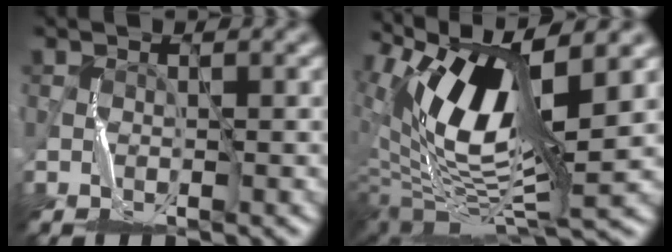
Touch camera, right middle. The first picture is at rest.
{"total": 11.8, "force": [4.2, 4.0, 10.2], "torque": [-0.196, 0.008, 0.079]}